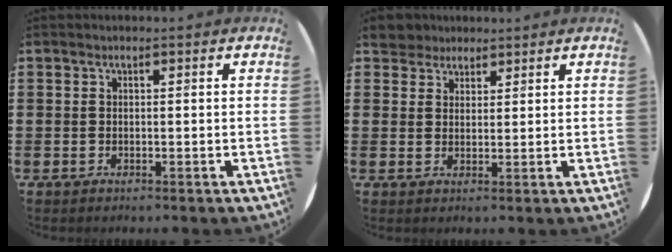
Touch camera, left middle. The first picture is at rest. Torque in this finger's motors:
{"motor_torque": [0.41, -0.37, -0.02, 0.01]}